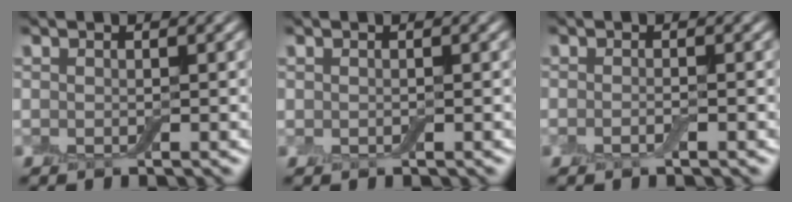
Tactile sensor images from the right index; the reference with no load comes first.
{"total": 0.0}
{"total": 0.7, "force": [-0.4, 0.1, 0.6], "torque": [-0.014, 0.001, -0.009]}